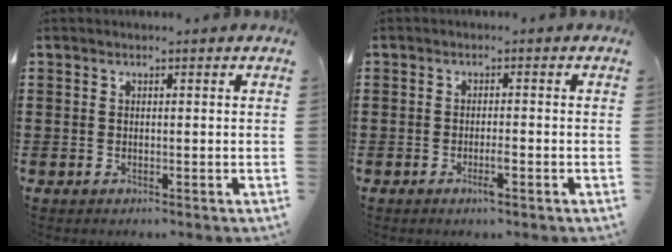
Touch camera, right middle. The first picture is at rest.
{"total": 1.8, "force": [-1.0, 0.2, 1.5], "torque": [-0.028, -0.002, -0.017]}